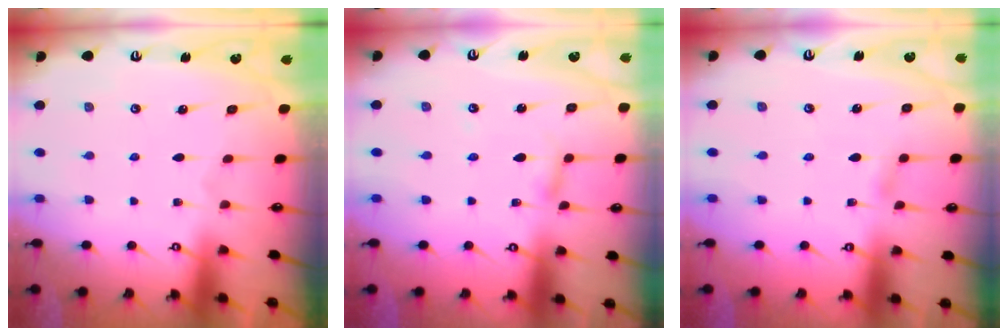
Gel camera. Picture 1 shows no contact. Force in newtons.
{"total": 3.1, "press": 3.1, "slide": 0.3}
{"total": 2.2, "press": 2.2, "slide": 0.3}